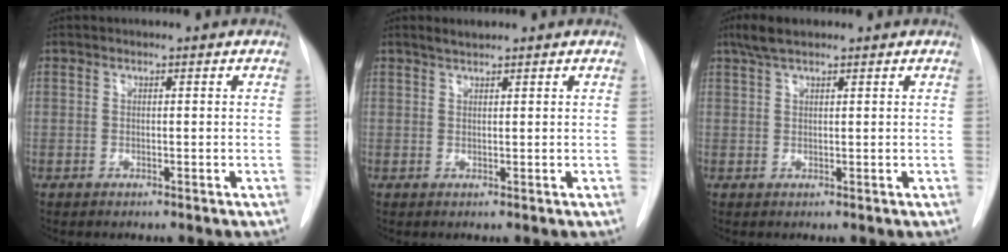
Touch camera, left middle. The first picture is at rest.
{"total": 1.3, "force": [1.2, 0.2, 0.5], "torque": [-0.011, 0.004, 0.025]}
{"total": 3.4, "force": [2.5, 1.0, 2.1], "torque": [-0.050, 0.013, 0.049]}